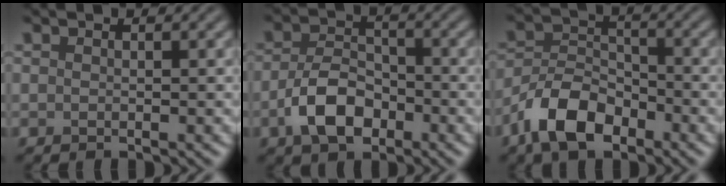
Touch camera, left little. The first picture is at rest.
{"total": 5.0, "force": [-2.1, 3.0, 3.4], "torque": [-0.065, 0.002, -0.043]}
{"total": 6.2, "force": [-3.9, 3.3, 3.6], "torque": [-0.064, 0.002, -0.083]}